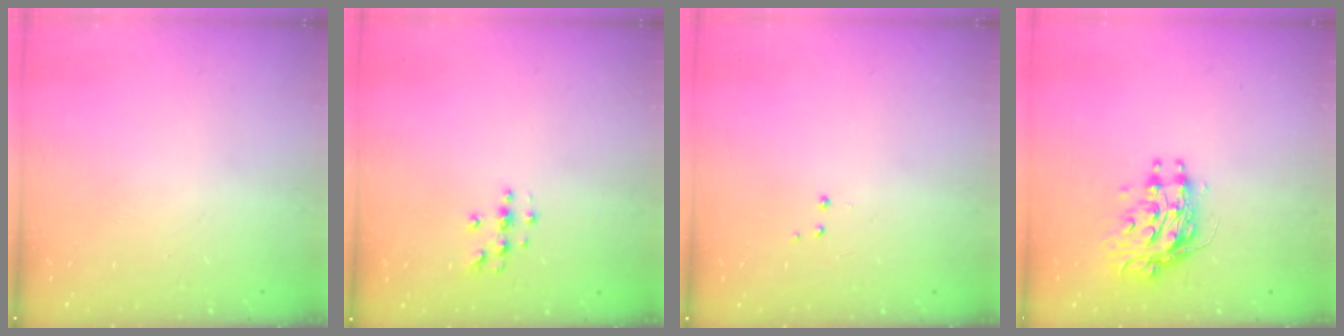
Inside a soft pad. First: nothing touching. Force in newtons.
{"total": 3.9, "press": 3.9, "slide": 0.4}
{"total": 2.9, "press": 2.8, "slide": 0.7}
{"total": 10.1, "press": 10.0, "slide": 0.9}